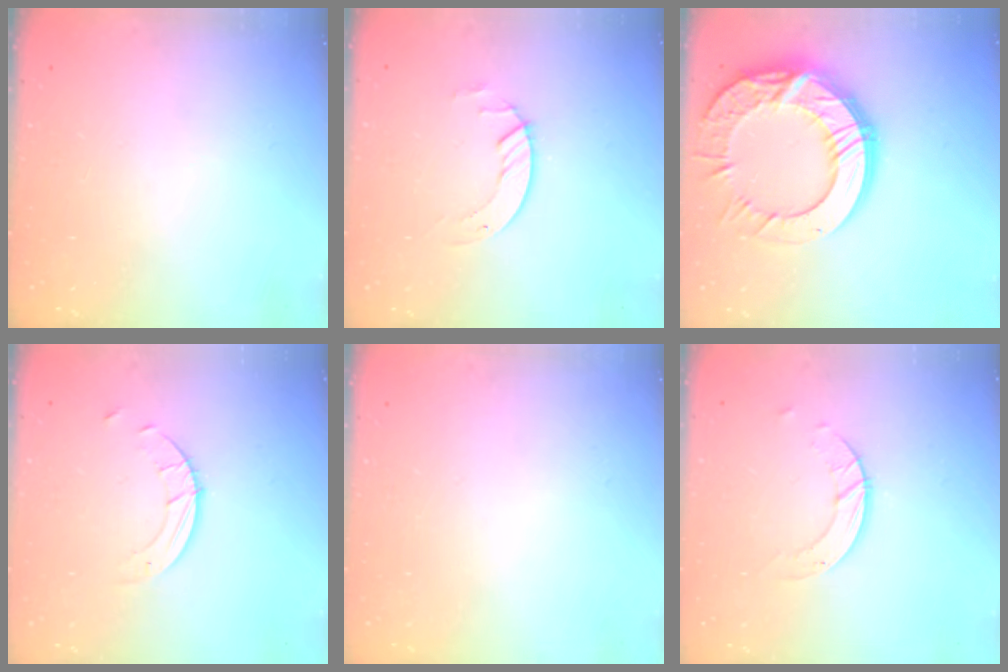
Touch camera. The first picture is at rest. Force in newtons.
{"total": 2.6, "press": 2.6, "slide": 0.3}
{"total": 22.7, "press": 22.7, "slide": 1.8}
{"total": 2.5, "press": 2.5, "slide": 0.2}
{"total": 0.0}
{"total": 3.6, "press": 3.6, "slide": 0.2}